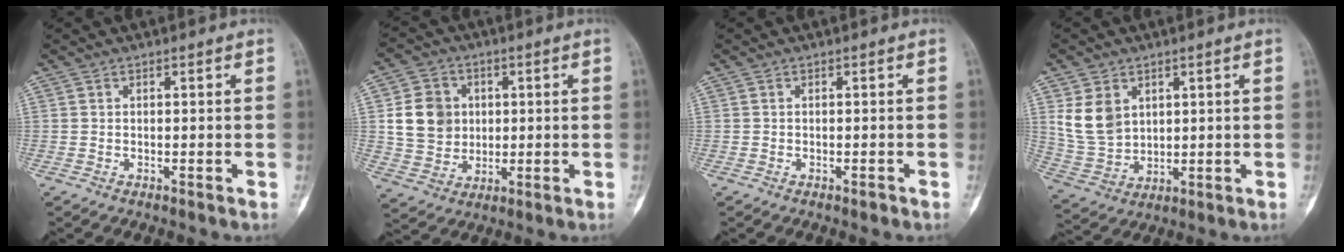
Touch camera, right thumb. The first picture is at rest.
{"total": 10.9, "force": [1.6, 9.6, 5.0], "torque": [-0.057, 0.000, 0.035]}
{"total": 0.6, "force": [-0.5, 0.2, 0.3], "torque": [-0.001, 0.000, -0.009]}
{"total": 9.3, "force": [3.3, 6.9, 5.2], "torque": [-0.085, -0.015, 0.085]}